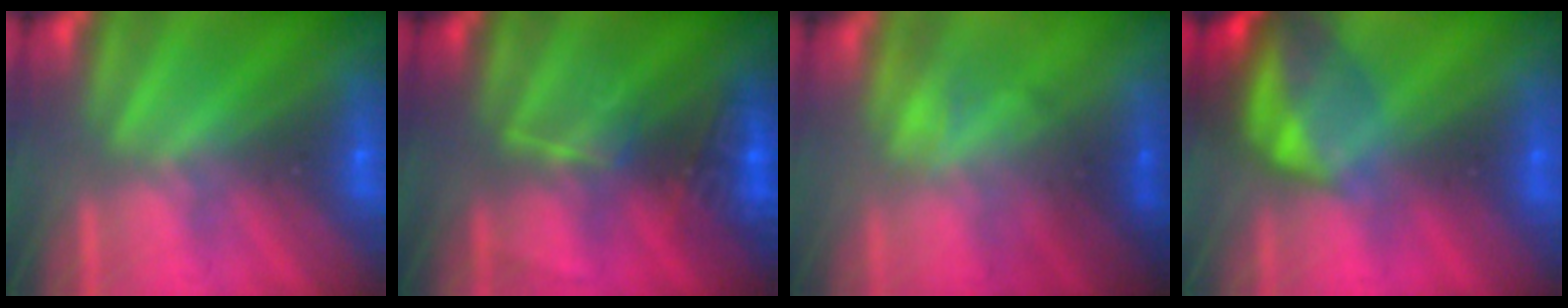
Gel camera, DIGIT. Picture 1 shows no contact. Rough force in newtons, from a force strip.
{"total": 2.7}
{"total": 1.8}
{"total": 7.8}